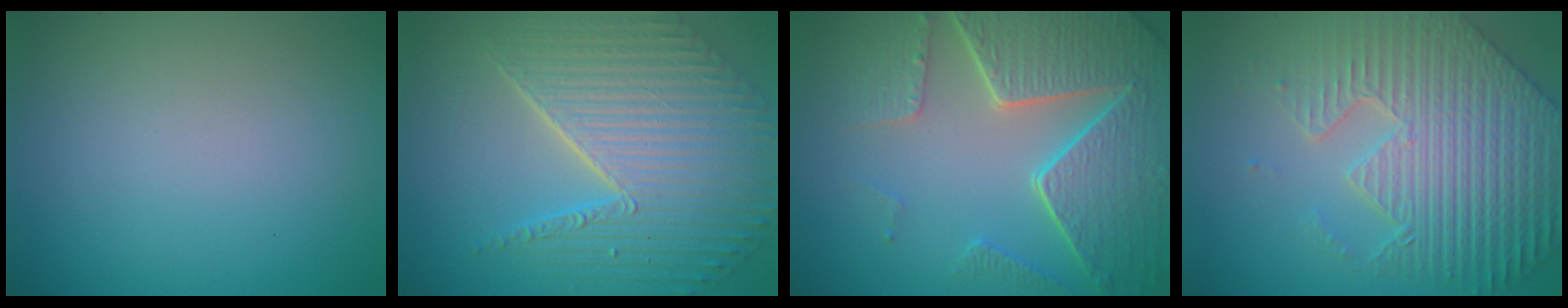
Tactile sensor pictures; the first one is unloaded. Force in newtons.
{"total": 8.1, "press": 6.1, "slide": 5.3}
{"total": 8.4, "press": 6.1, "slide": 5.8}
{"total": 8.2, "press": 6.4, "slide": 5.1}